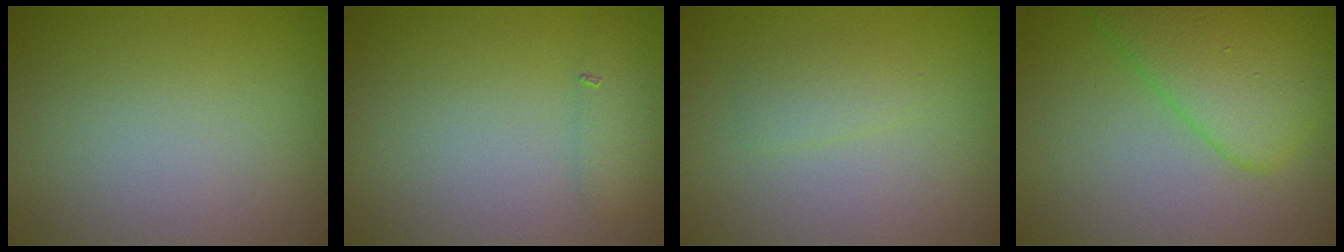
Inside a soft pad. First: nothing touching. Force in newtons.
{"total": 1.4, "press": 1.4, "slide": 0.1}
{"total": 1.3, "press": 1.3, "slide": 0.0}
{"total": 6.1, "press": 6.1, "slide": 0.1}